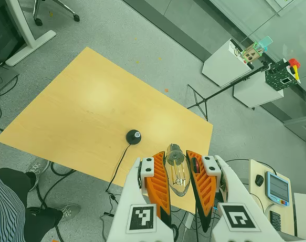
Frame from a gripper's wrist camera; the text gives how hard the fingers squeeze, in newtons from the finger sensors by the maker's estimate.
{"total": 22.8, "left": 24.5, "right": 21.1}